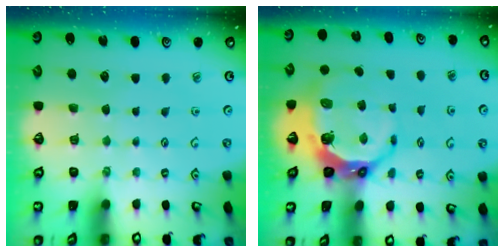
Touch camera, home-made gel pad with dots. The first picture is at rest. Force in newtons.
{"total": 10.9, "press": 9.7, "slide": 5.0}